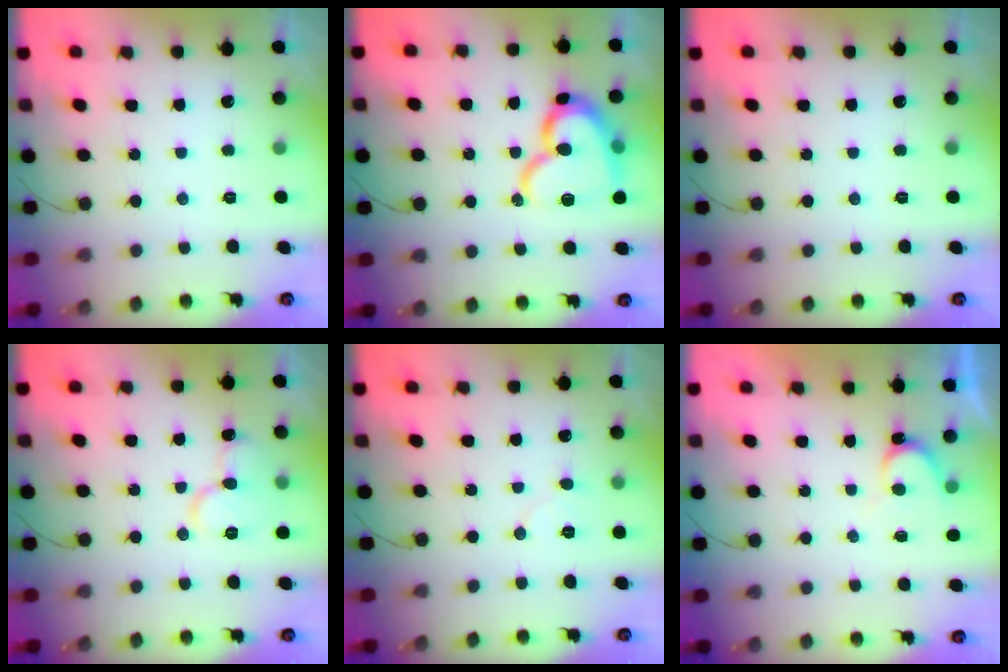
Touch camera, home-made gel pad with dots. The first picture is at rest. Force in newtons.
{"total": 17.5, "press": 17.4, "slide": 1.8}
{"total": 0.0}
{"total": 10.2, "press": 10.1, "slide": 1.4}
{"total": 4.7, "press": 4.6, "slide": 0.5}
{"total": 5.6, "press": 5.6, "slide": 0.4}